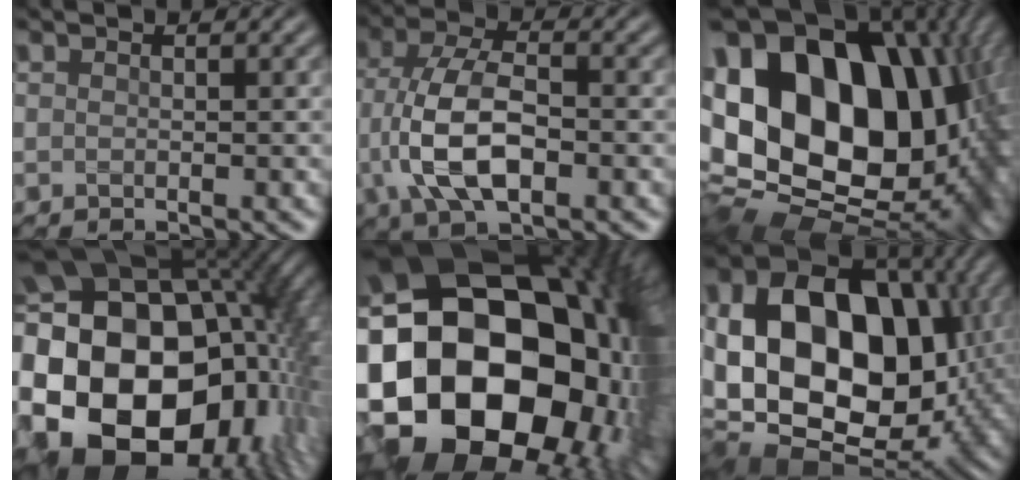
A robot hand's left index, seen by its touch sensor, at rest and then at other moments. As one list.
[{"total": 8.2, "force": [-1.7, 4.0, 6.9], "torque": [-0.151, 0.009, -0.038]}, {"total": 22.8, "force": [3.7, 15.8, 16.1], "torque": [-0.312, 0.009, 0.093]}, {"total": 22.7, "force": [-0.8, 16.5, 15.5], "torque": [-0.288, -0.034, -0.028]}, {"total": 24.5, "force": [-0.7, 18.3, 16.4], "torque": [-0.313, -0.067, -0.021]}, {"total": 21.3, "force": [0.7, 15.3, 14.8], "torque": [-0.302, -0.005, 0.033]}]